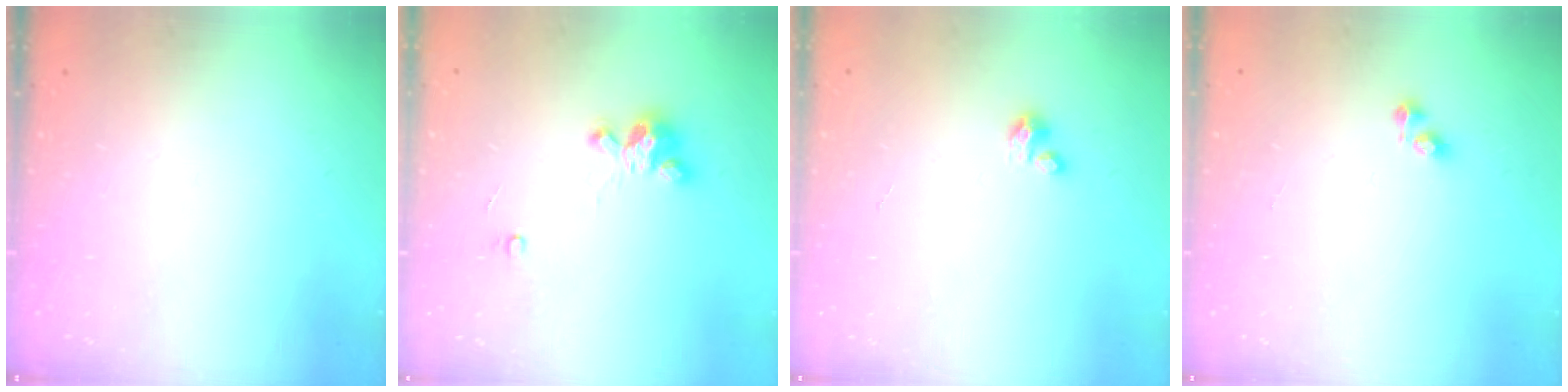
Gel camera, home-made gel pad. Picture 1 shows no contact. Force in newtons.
{"total": 6.0, "press": 6.0, "slide": 0.2}
{"total": 3.1, "press": 3.1, "slide": 0.2}
{"total": 2.9, "press": 2.9, "slide": 0.3}